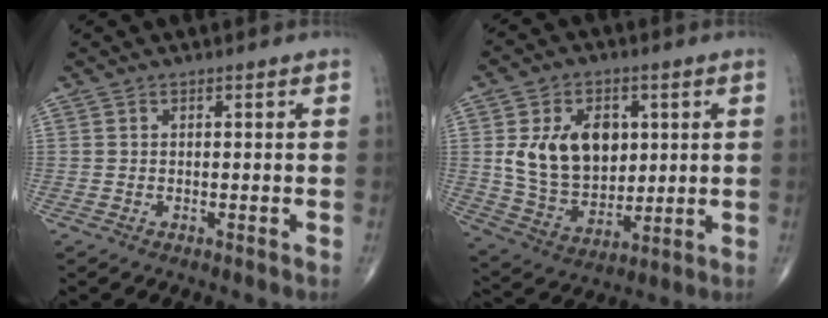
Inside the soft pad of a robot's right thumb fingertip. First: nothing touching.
{"total": 15.2, "force": [3.1, 10.7, 10.3], "torque": [-0.136, -0.016, 0.069]}